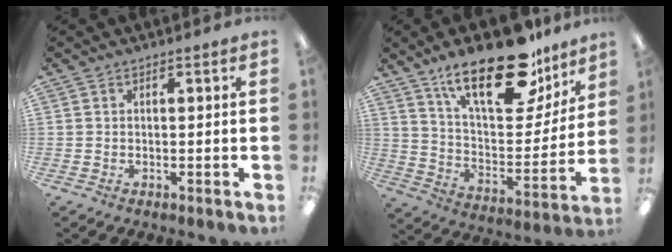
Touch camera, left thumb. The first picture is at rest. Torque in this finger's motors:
{"motor_torque": [0.31, 0.36, 1.48, -1.30, 0.44]}